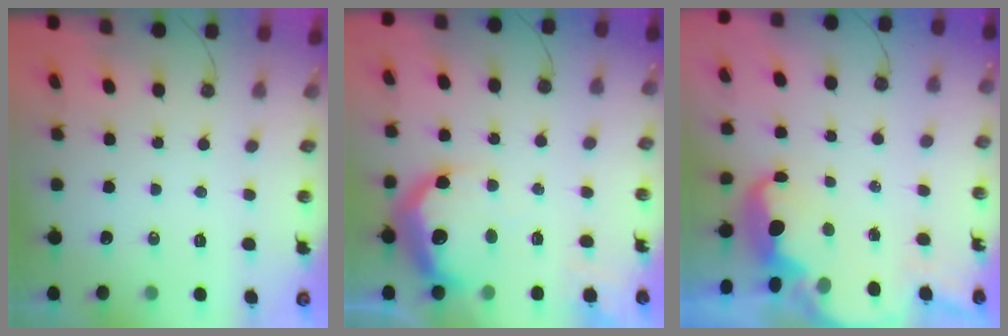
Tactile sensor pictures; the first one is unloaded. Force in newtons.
{"total": 19.4, "press": 19.4, "slide": 1.1}
{"total": 6.3, "press": 6.3, "slide": 0.9}